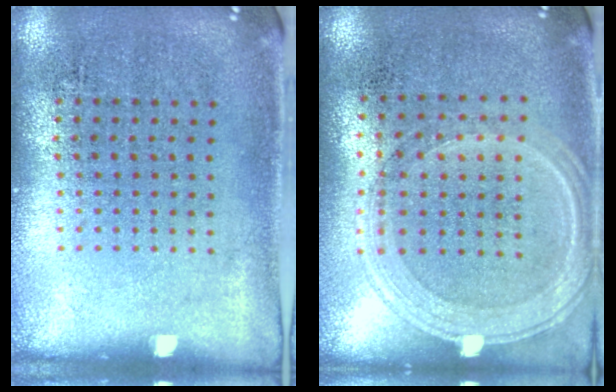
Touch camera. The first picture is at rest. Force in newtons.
{"total": 1.2, "press": 1.2, "slide": 0.3}